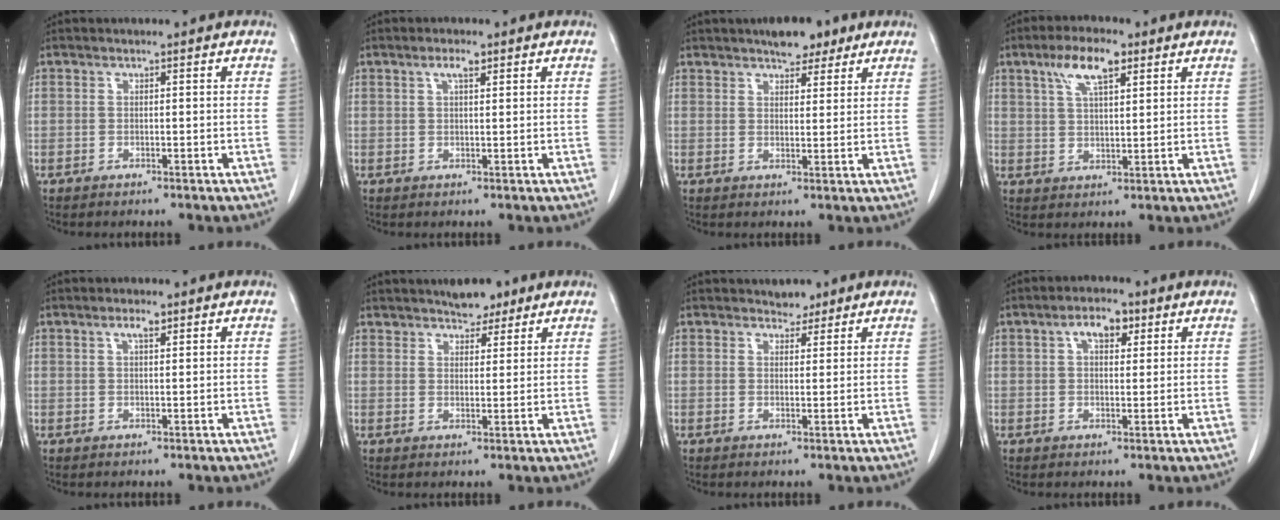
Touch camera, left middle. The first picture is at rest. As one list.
[{"total": 2.1, "force": [1.2, 0.4, 1.7], "torque": [-0.034, 0.004, 0.023]}, {"total": 5.3, "force": [4.0, 2.0, 2.8], "torque": [-0.041, 0.006, 0.062]}, {"total": 7.1, "force": [4.0, 2.1, 5.5], "torque": [-0.110, 0.012, 0.073]}, {"total": 1.8, "force": [1.1, 0.3, 1.4], "torque": [-0.028, 0.002, 0.020]}, {"total": 4.1, "force": [3.4, 1.6, 1.6], "torque": [-0.025, 0.002, 0.054]}, {"total": 2.1, "force": [1.8, 1.0, 0.3], "torque": [-0.004, -0.004, 0.027]}, {"total": 4.3, "force": [2.0, 2.0, 3.3], "torque": [-0.058, 0.012, 0.032]}]